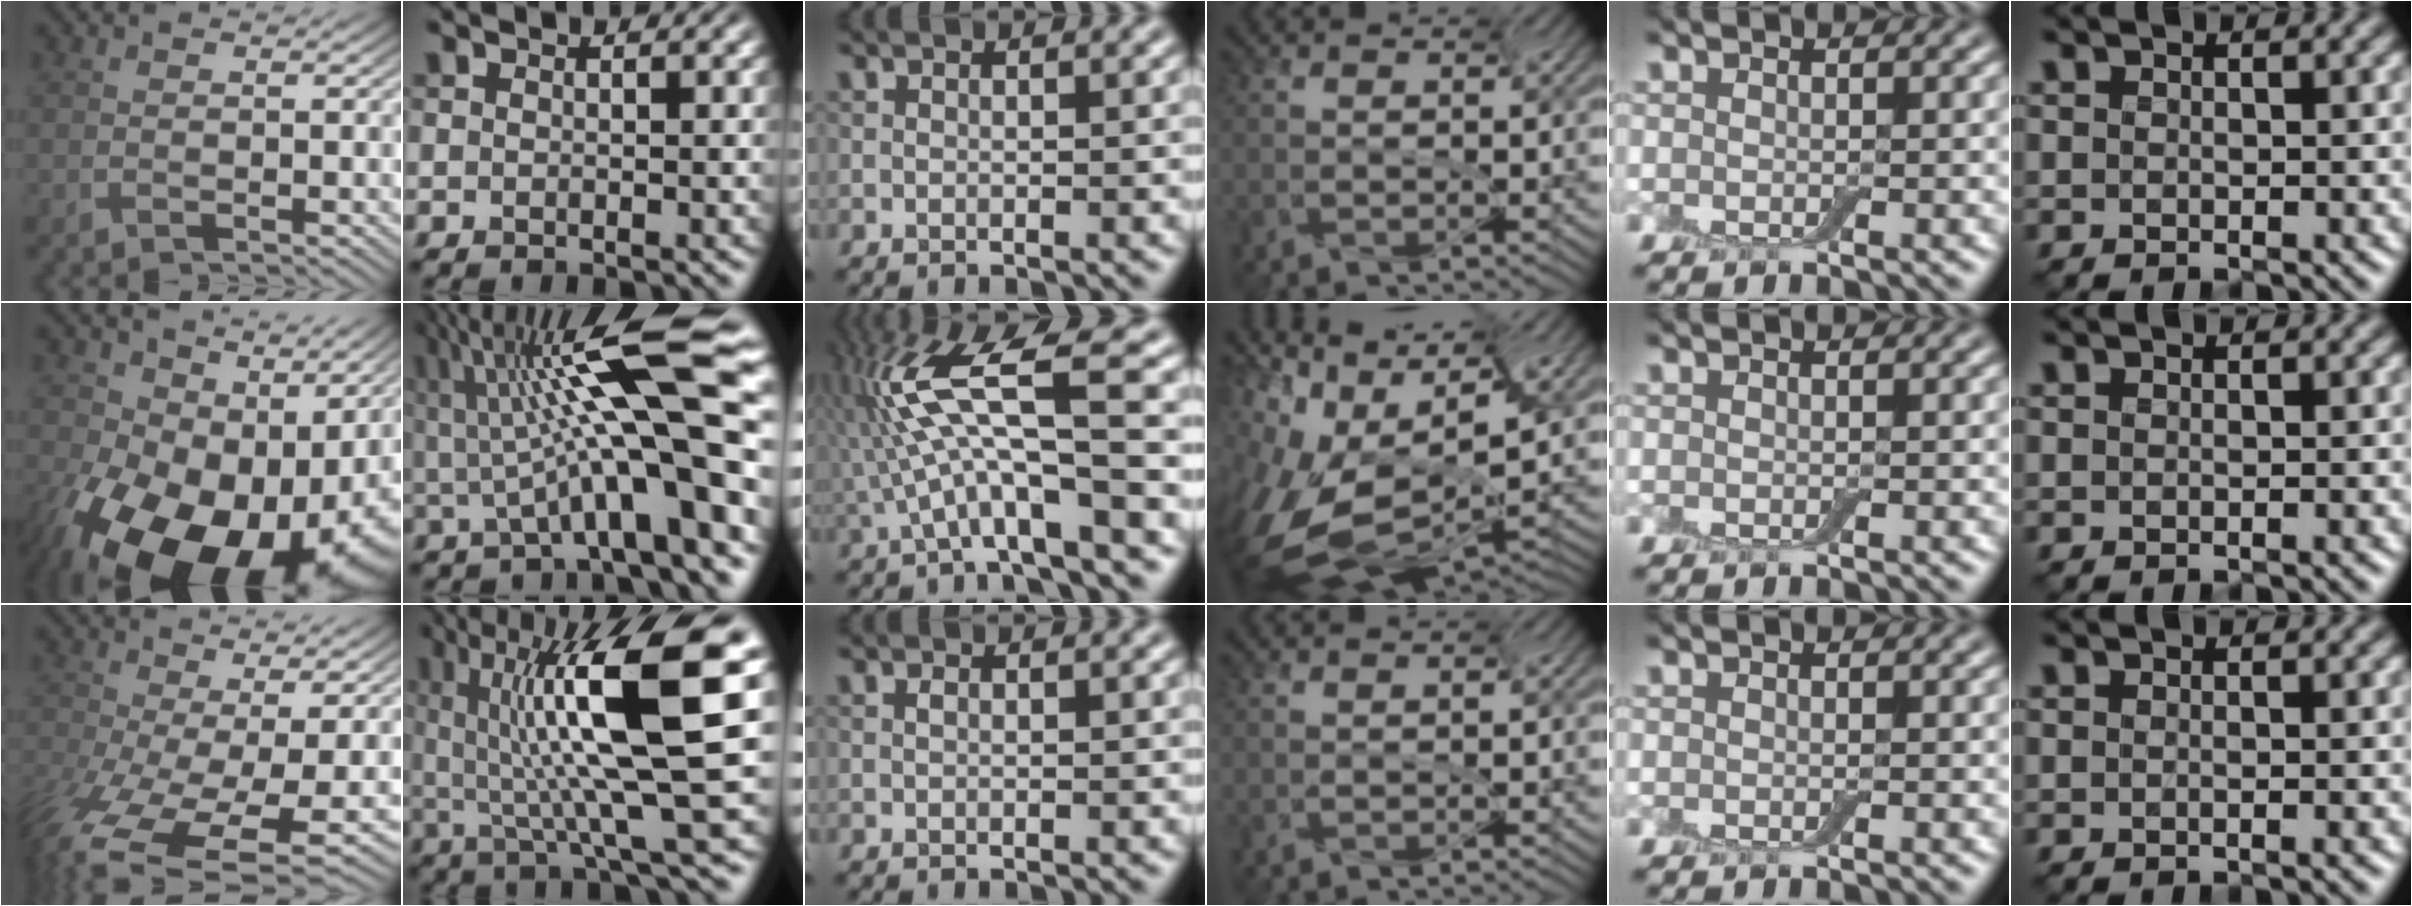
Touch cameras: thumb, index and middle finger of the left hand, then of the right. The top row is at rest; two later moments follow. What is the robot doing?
{"motion": "screw", "object": "jar lid"}